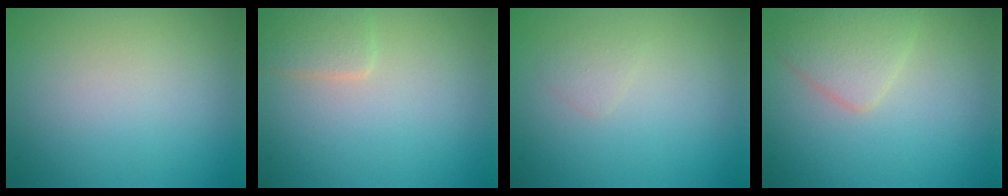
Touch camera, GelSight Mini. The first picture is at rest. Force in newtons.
{"total": 2.1, "press": 2.1, "slide": 0.1}
{"total": 0.9, "press": 0.9, "slide": 0.0}
{"total": 2.9, "press": 2.9, "slide": 0.1}